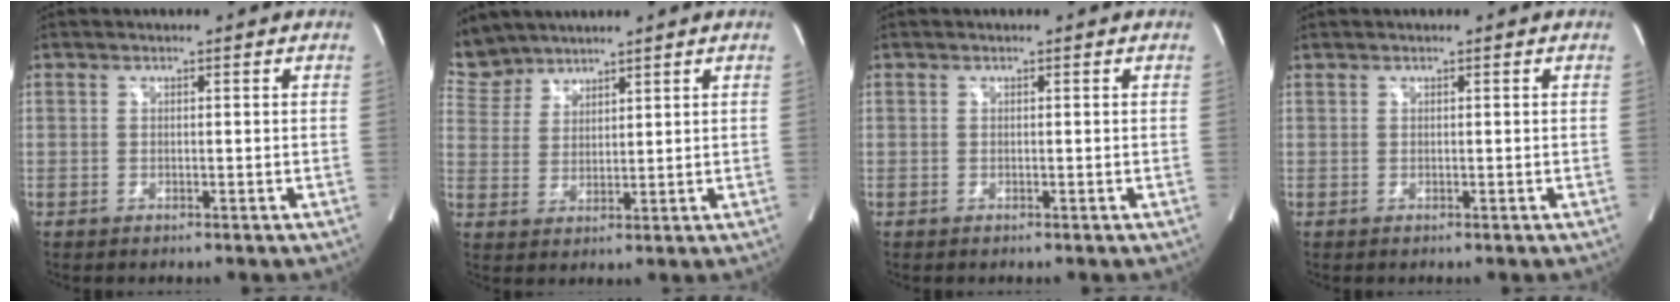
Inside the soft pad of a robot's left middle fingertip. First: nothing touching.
{"total": 6.0, "force": [5.6, 2.1, -0.1], "torque": [-0.003, 0.008, 0.121]}
{"total": 0.0}
{"total": 0.0}